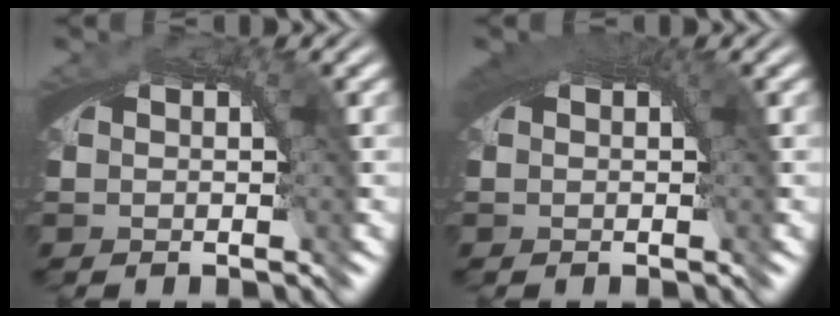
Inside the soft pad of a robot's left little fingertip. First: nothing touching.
{"total": 1.6, "force": [0.5, 1.0, 1.2], "torque": [-0.018, -0.004, 0.008]}